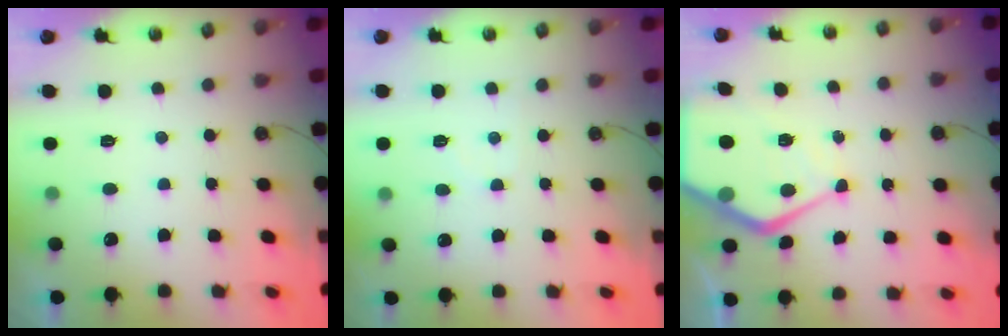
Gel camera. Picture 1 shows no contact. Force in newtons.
{"total": 3.7, "press": 3.7, "slide": 0.5}
{"total": 11.0, "press": 11.0, "slide": 0.5}